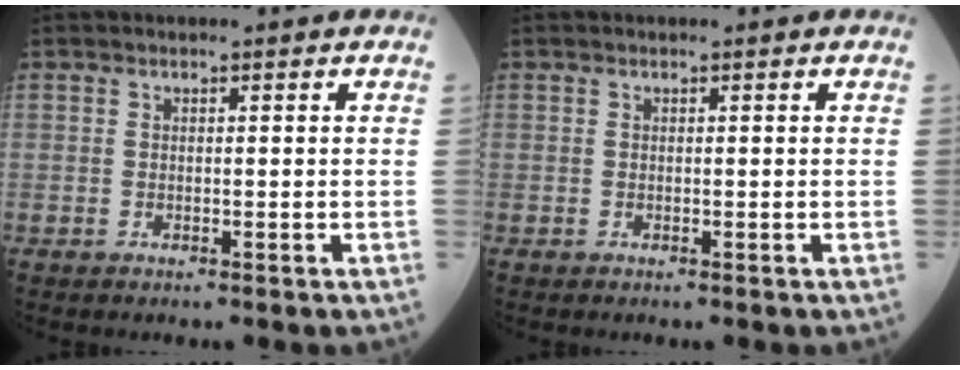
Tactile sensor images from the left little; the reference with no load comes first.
{"total": 0.0}